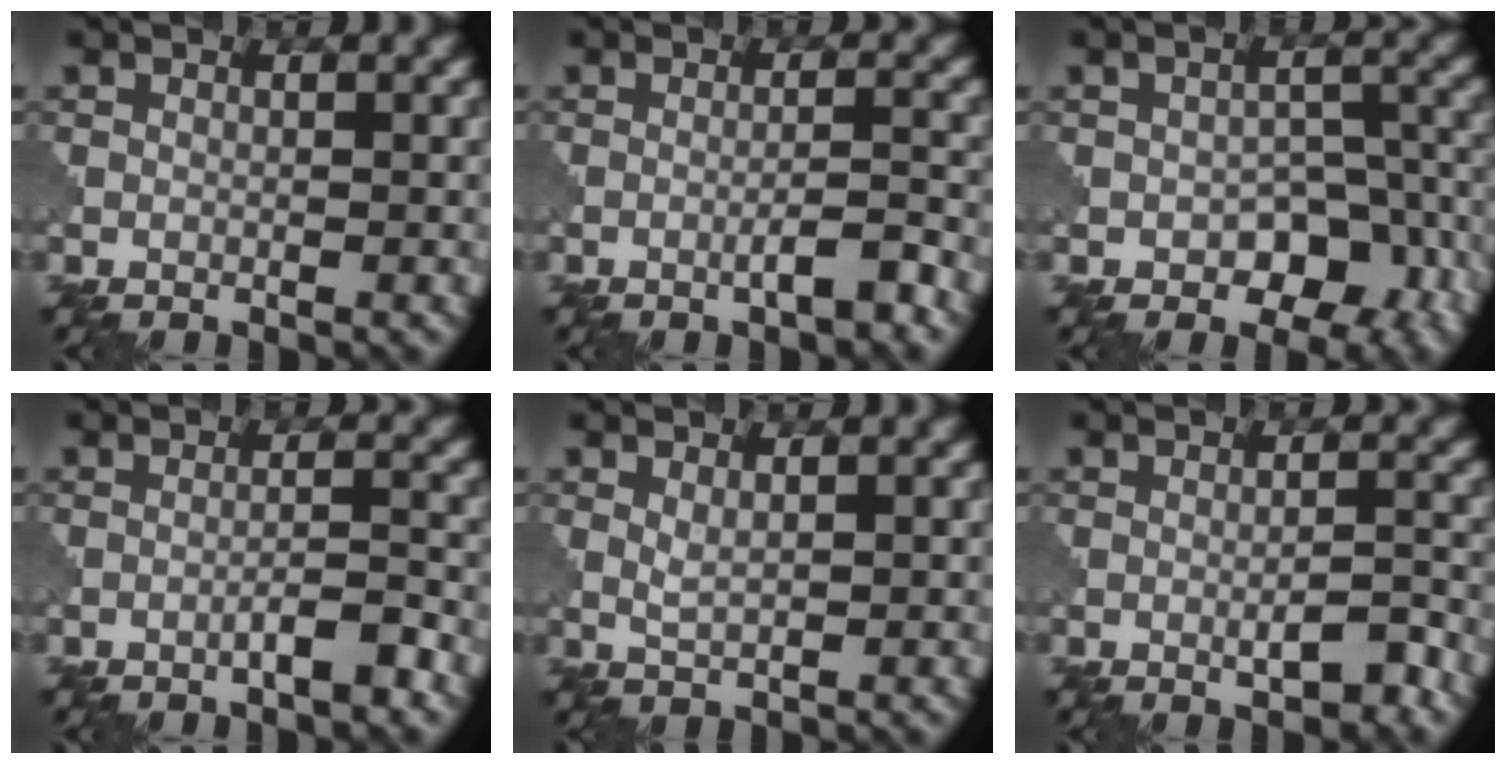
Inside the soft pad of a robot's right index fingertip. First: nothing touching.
{"total": 2.4, "force": [-1.2, 0.2, 2.1], "torque": [-0.030, 0.010, -0.025]}
{"total": 7.5, "force": [-3.4, 5.0, 4.4], "torque": [-0.045, -0.006, -0.043]}
{"total": 2.3, "force": [-1.3, 0.2, 1.9], "torque": [-0.028, 0.010, -0.026]}
{"total": 1.2, "force": [0.5, 0.4, 1.0], "torque": [-0.027, -0.001, 0.012]}
{"total": 2.6, "force": [-1.1, 0.6, 2.2], "torque": [-0.035, 0.002, -0.017]}